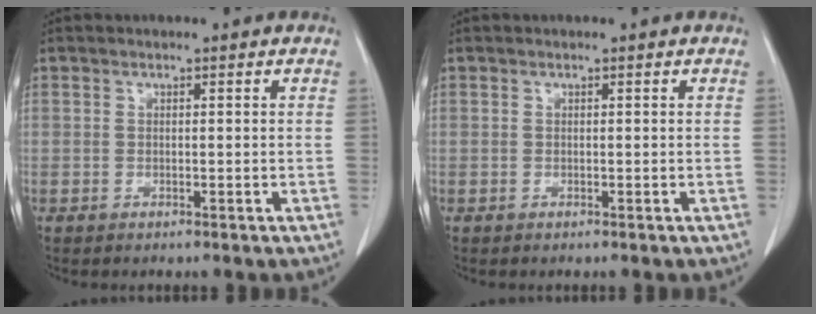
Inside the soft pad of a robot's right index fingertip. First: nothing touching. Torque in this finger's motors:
{"motor_torque": [0.00, 0.00, 0.00, 0.00]}